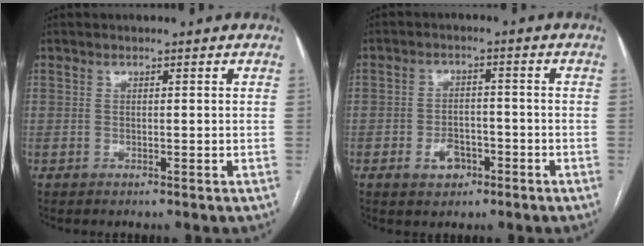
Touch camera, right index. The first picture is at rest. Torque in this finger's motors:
{"motor_torque": [-0.17, -0.17, -0.01, -0.01]}